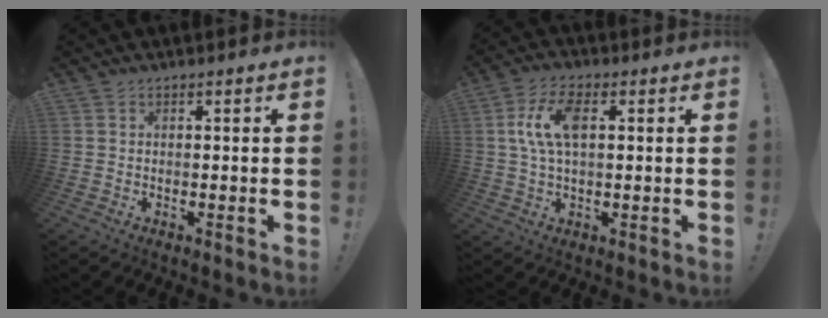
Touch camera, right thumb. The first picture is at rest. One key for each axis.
{"total": 9.9, "fx": 2.0, "fy": 5.0, "fz": 8.3, "tx": -0.169, "ty": 0.004, "tz": 0.034}